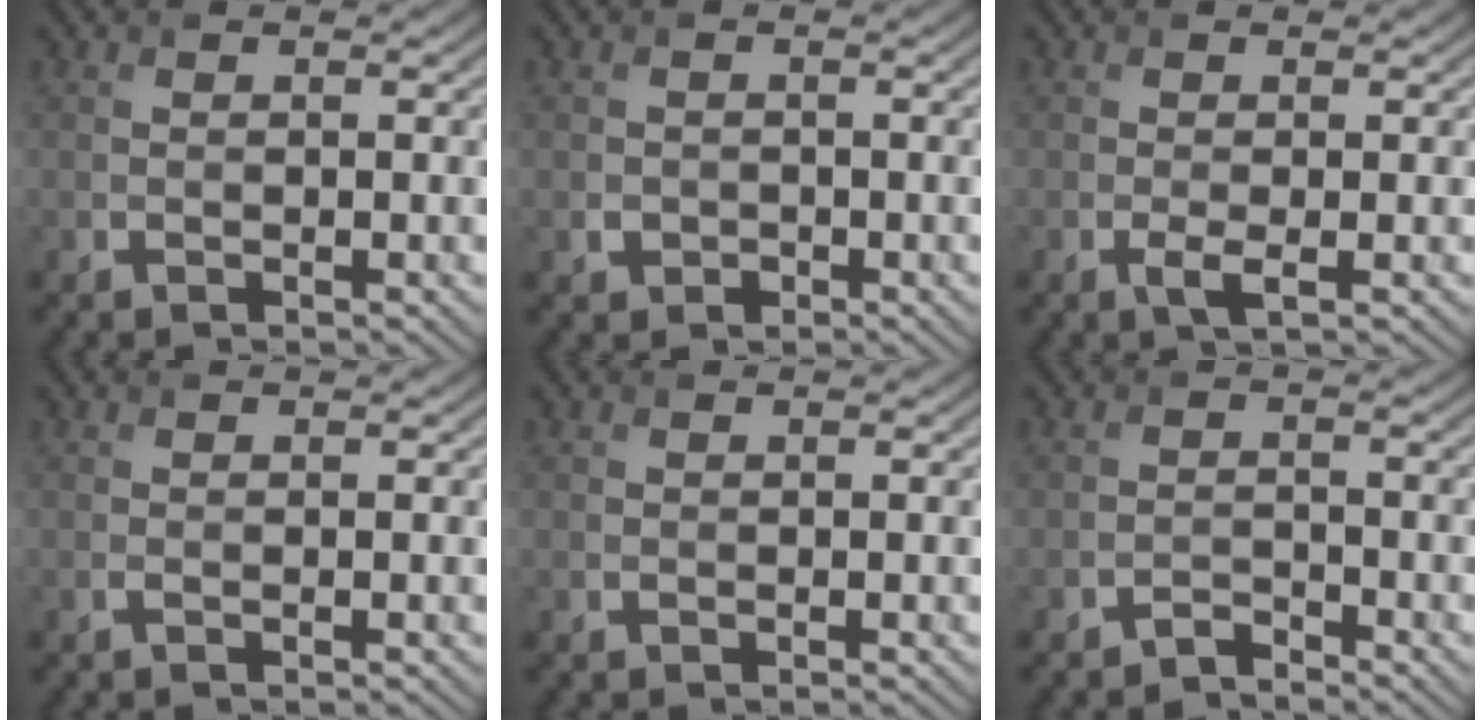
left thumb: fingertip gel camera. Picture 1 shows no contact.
{"total": 1.3, "force": [-0.5, 1.1, 0.3], "torque": [-0.002, -0.005, -0.011]}
{"total": 1.5, "force": [-0.4, 0.3, 1.4], "torque": [-0.032, -0.005, -0.010]}
{"total": 0.0}
{"total": 0.0}
{"total": 1.6, "force": [-1.6, 0.2, 0.3], "torque": [-0.006, 0.003, -0.034]}